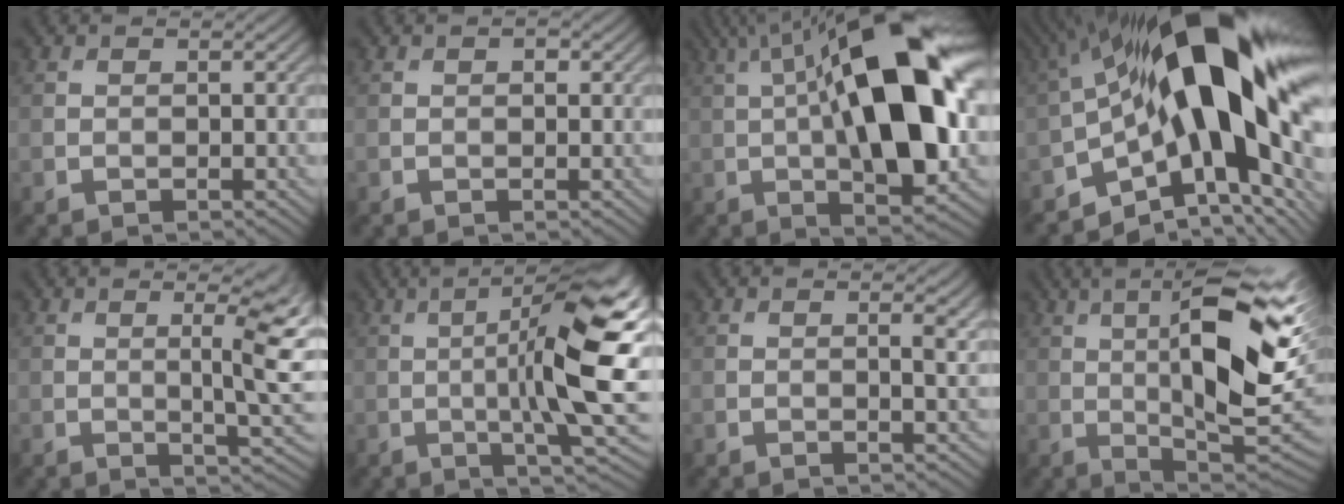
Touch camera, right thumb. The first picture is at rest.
{"total": 0.7, "force": [0.2, 0.4, 0.5], "torque": [-0.005, -0.001, 0.000]}
{"total": 18.6, "force": [2.3, 6.5, 17.2], "torque": [-0.261, 0.035, 0.022]}
{"total": 19.9, "force": [0.6, 9.3, 17.6], "torque": [-0.286, -0.001, 0.006]}
{"total": 8.3, "force": [1.2, 1.7, 8.1], "torque": [-0.117, 0.007, 0.020]}
{"total": 15.3, "force": [0.5, 3.3, 14.9], "torque": [-0.221, 0.009, 0.017]}
{"total": 2.5, "force": [0.7, 0.5, 2.3], "torque": [-0.040, -0.001, 0.012]}
{"total": 17.3, "force": [3.8, 4.8, 16.2], "torque": [-0.258, 0.022, 0.067]}